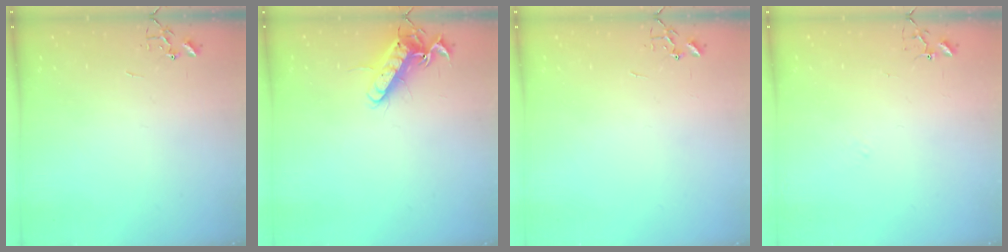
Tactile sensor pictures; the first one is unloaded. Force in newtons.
{"total": 13.2, "press": 13.2, "slide": 1.3}
{"total": 0.0}
{"total": 5.7, "press": 5.6, "slide": 0.7}